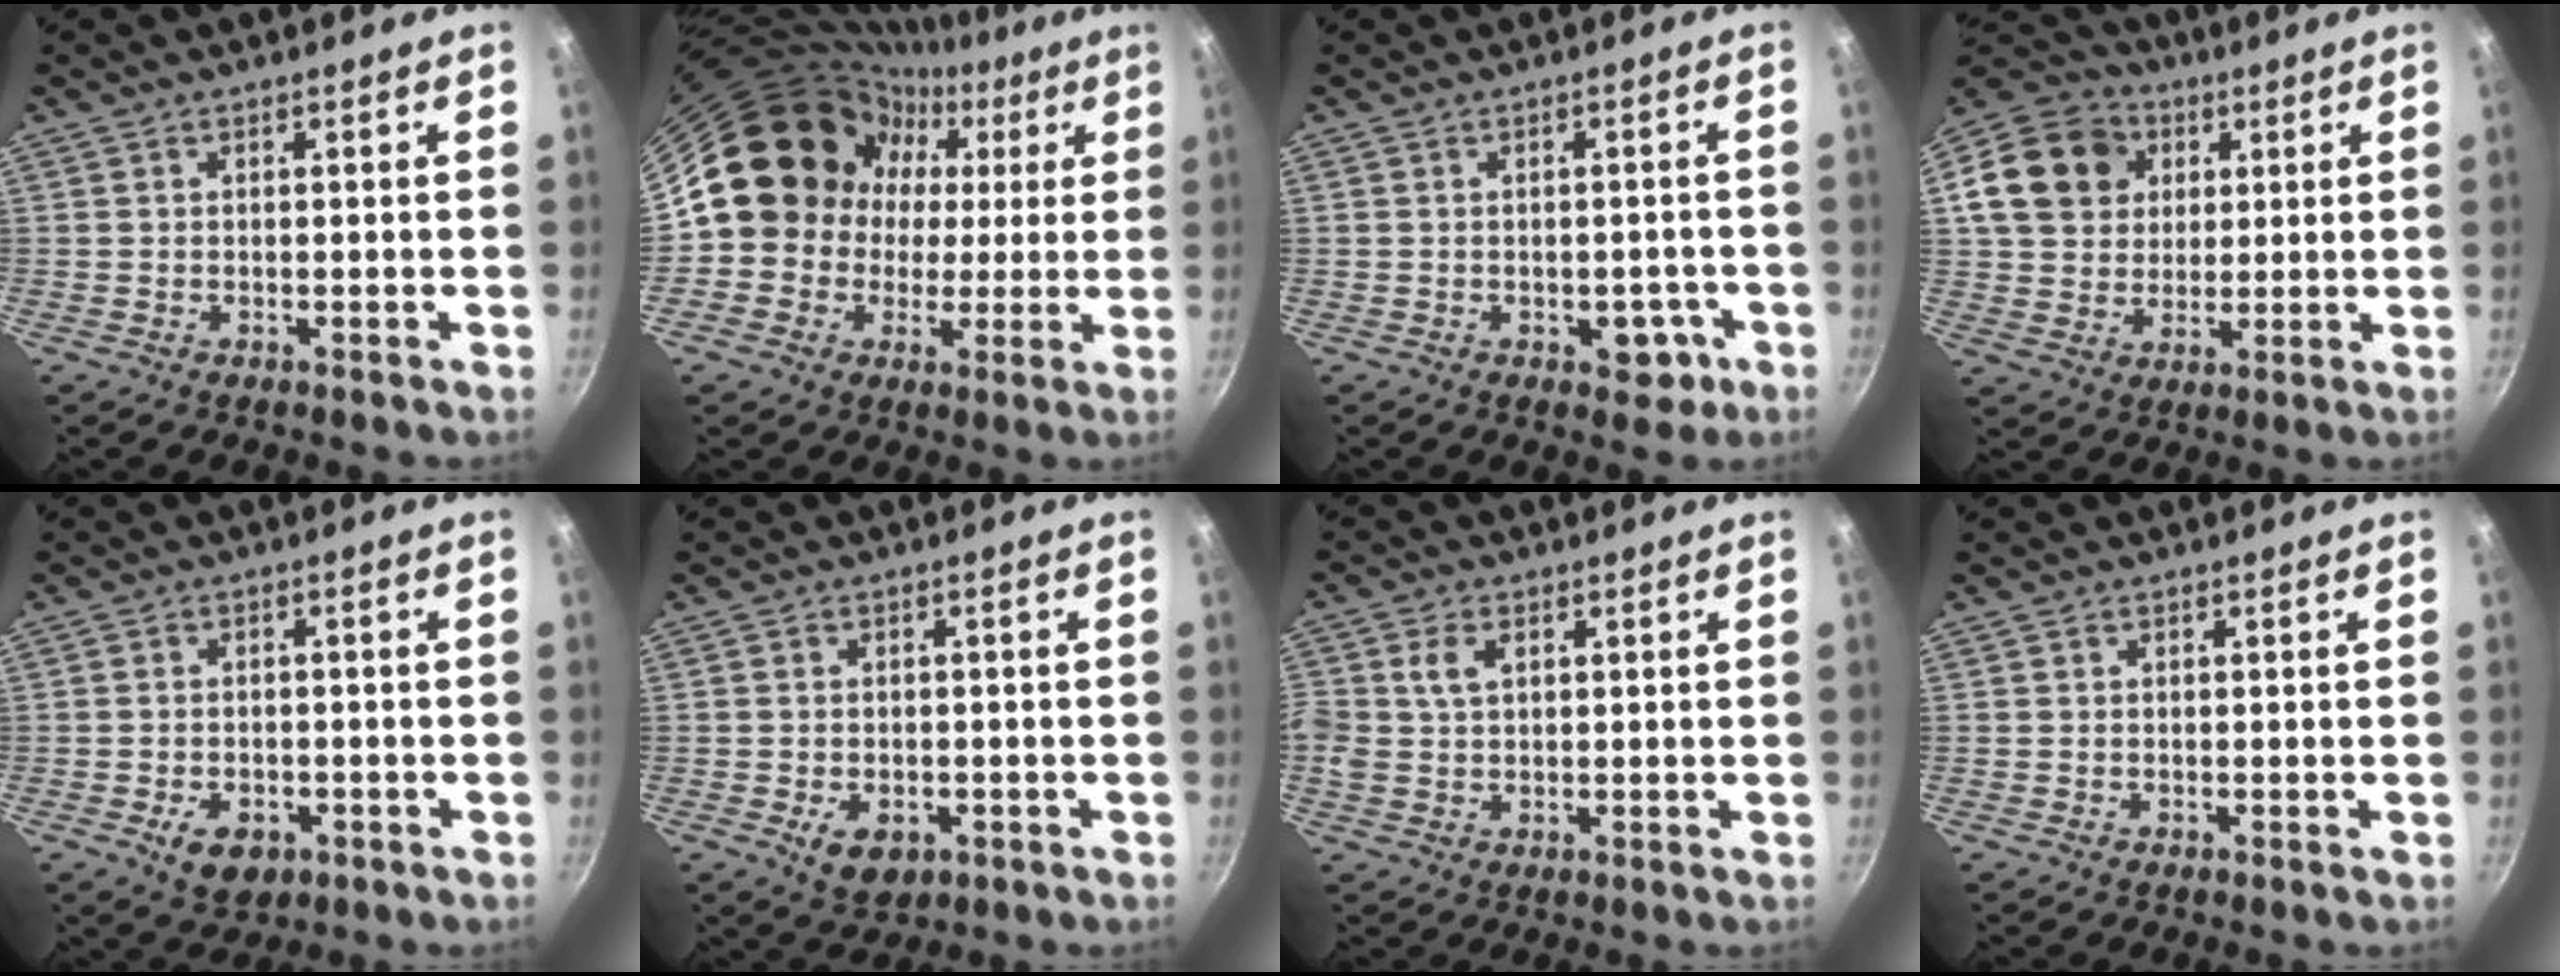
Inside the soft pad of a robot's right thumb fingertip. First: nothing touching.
{"total": 16.9, "force": [2.1, 15.3, 6.9], "torque": [-0.073, 0.029, 0.025]}
{"total": 4.6, "force": [-1.7, 3.1, 2.9], "torque": [-0.009, 0.016, -0.013]}
{"total": 16.1, "force": [4.3, 13.5, 7.6], "torque": [-0.132, 0.018, 0.070]}
{"total": 5.9, "force": [-2.3, 3.9, 3.6], "torque": [-0.045, 0.010, -0.028]}
{"total": 5.5, "force": [-1.8, 3.8, 3.6], "torque": [-0.044, 0.004, -0.019]}
{"total": 4.6, "force": [1.2, 3.2, 3.0], "torque": [-0.055, 0.003, 0.020]}
{"total": 0.0}